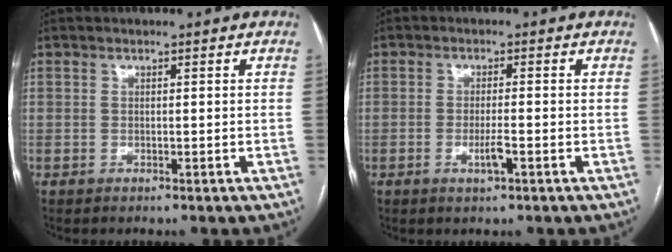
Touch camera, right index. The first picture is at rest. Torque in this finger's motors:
{"motor_torque": [-0.07, -0.07, 0.01, 0.03]}